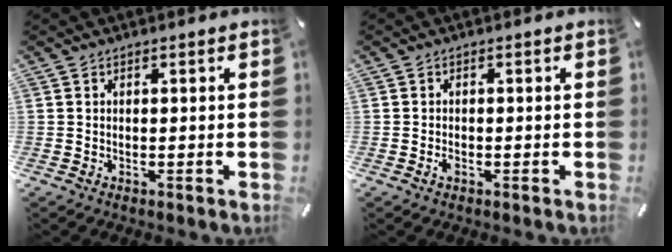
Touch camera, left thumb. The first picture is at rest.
{"total": 1.2, "force": [-0.5, 0.6, 0.9], "torque": [-0.017, -0.001, -0.009]}